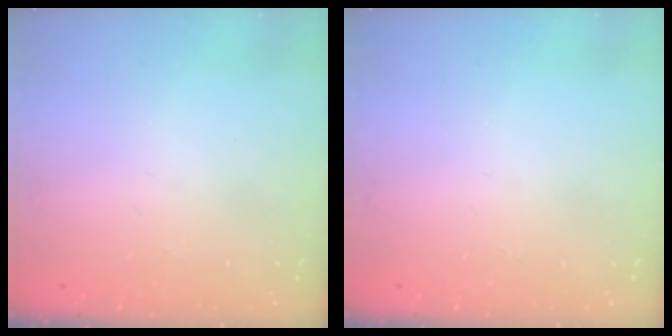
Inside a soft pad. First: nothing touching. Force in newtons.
{"total": 0.0}